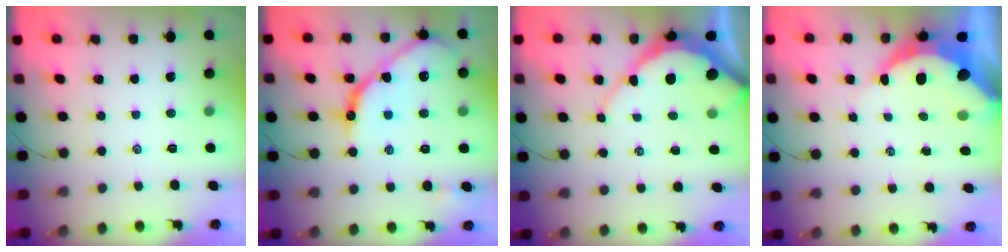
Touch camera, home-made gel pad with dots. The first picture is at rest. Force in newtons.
{"total": 13.5, "press": 13.4, "slide": 1.4}
{"total": 8.8, "press": 8.7, "slide": 0.6}
{"total": 12.6, "press": 12.6, "slide": 1.1}